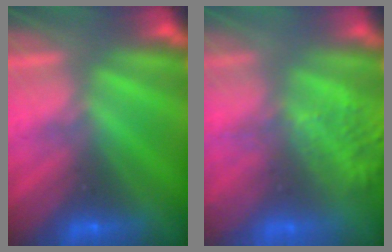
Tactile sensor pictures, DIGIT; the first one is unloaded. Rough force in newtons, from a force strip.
{"total": 7.6}